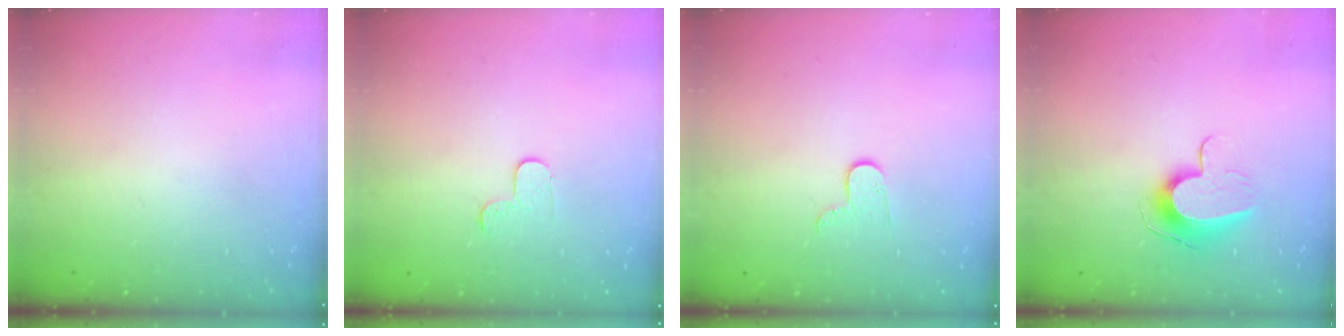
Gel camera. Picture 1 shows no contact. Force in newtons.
{"total": 3.5, "press": 3.5, "slide": 0.4}
{"total": 5.7, "press": 5.7, "slide": 0.5}
{"total": 9.4, "press": 9.4, "slide": 0.3}